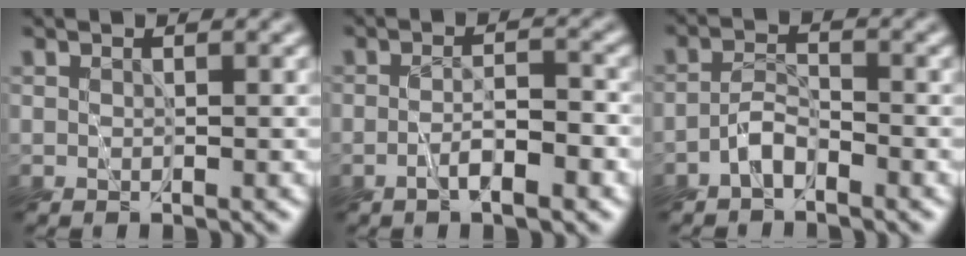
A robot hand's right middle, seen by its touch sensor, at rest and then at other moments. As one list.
[{"total": 3.1, "force": [-1.6, 0.9, 2.5], "torque": [-0.039, 0.002, -0.029]}, {"total": 2.3, "force": [-1.8, 0.9, 1.1], "torque": [-0.022, 0.008, -0.042]}]